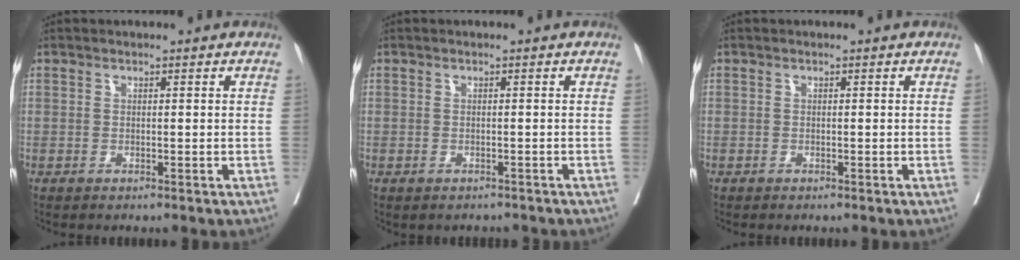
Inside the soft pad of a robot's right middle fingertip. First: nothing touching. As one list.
[{"total": 1.7, "force": [-1.5, 0.8, 0.2], "torque": [-0.004, -0.001, -0.021]}, {"total": 0.0}]